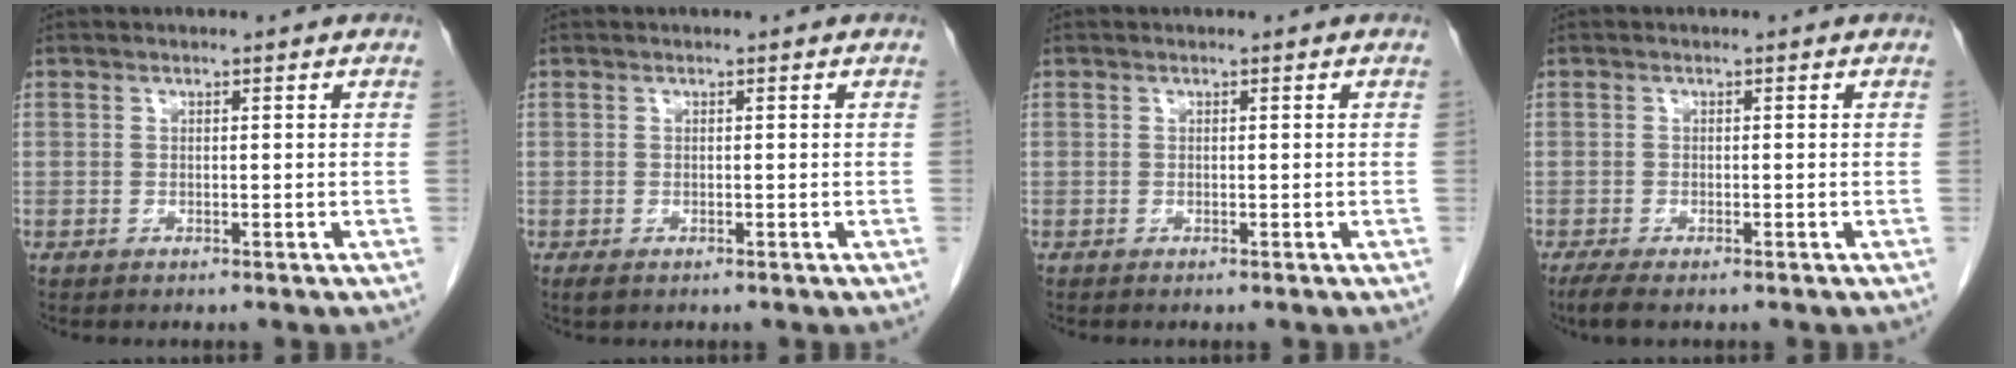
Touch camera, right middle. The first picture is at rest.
{"total": 1.1, "force": [-0.6, 0.5, 0.7], "torque": [-0.010, -0.001, -0.005]}
{"total": 0.0}
{"total": 2.8, "force": [-2.0, 0.6, 1.8], "torque": [-0.036, -0.010, -0.034]}